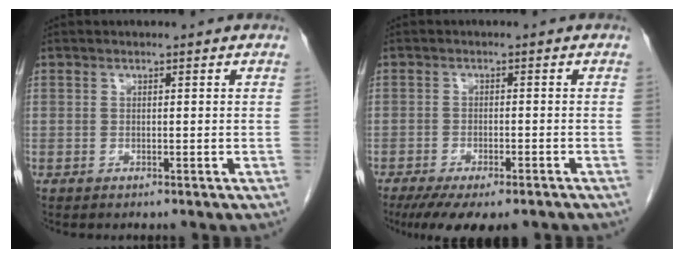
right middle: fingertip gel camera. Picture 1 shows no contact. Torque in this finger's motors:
{"motor_torque": [1.19, -0.95, 0.13, 0.08]}